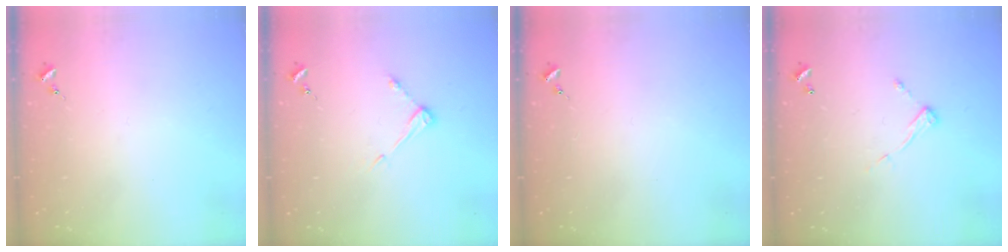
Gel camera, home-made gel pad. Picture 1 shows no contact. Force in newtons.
{"total": 5.2, "press": 5.1, "slide": 0.3}
{"total": 0.0}
{"total": 7.3, "press": 7.3, "slide": 0.4}